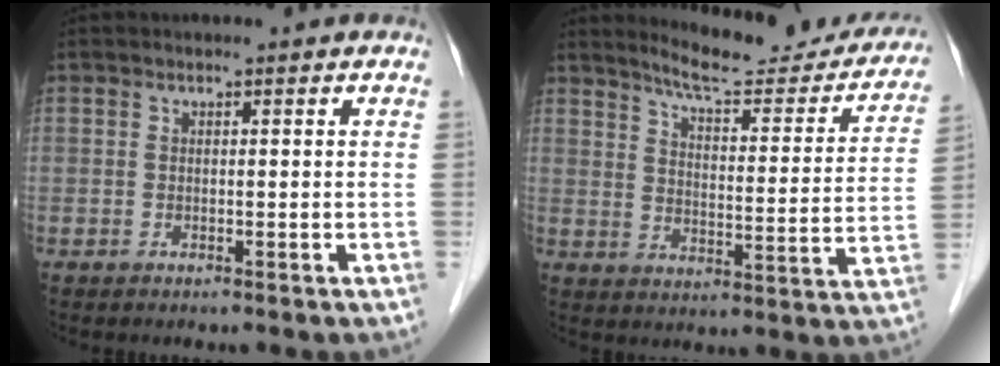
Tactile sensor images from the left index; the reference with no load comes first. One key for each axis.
{"total": 18.0, "fx": 16.6, "fy": 2.9, "fz": 6.3, "tx": -0.075, "ty": -0.049, "tz": 0.205}